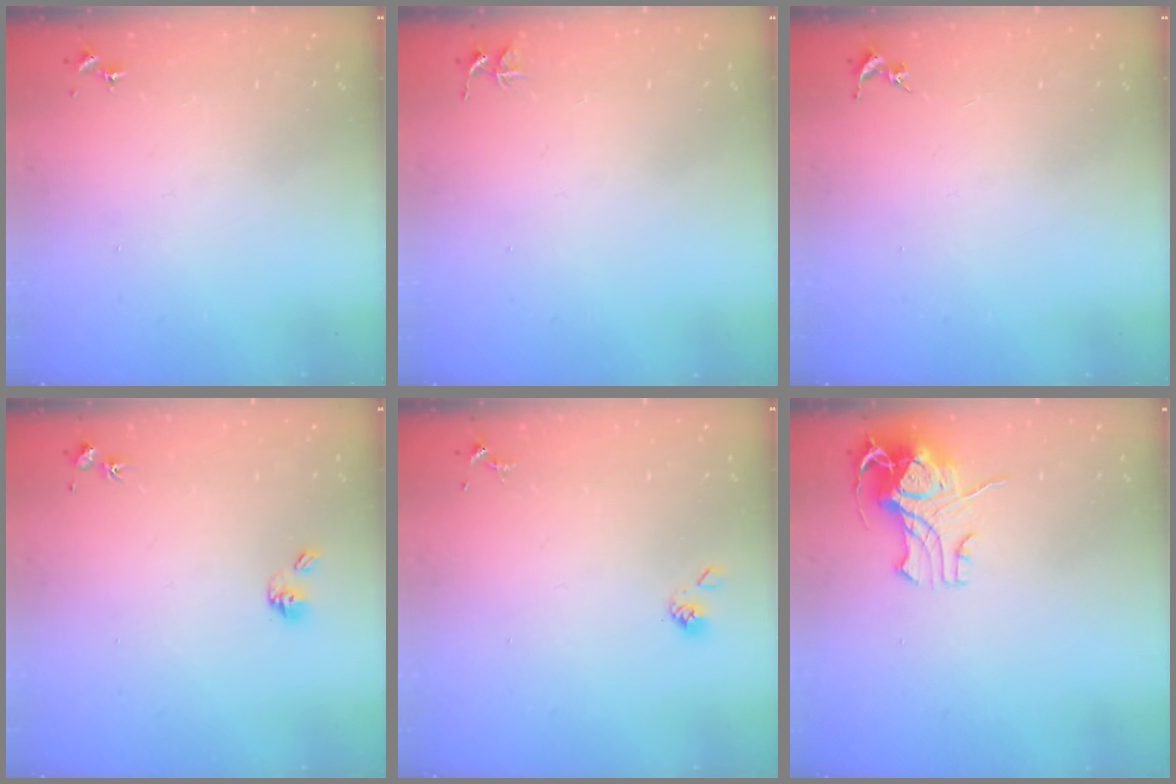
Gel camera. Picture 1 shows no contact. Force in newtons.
{"total": 3.7, "press": 3.7, "slide": 0.3}
{"total": 0.0}
{"total": 5.3, "press": 4.7, "slide": 2.3}
{"total": 3.8, "press": 3.7, "slide": 0.8}
{"total": 10.7, "press": 10.6, "slide": 1.4}